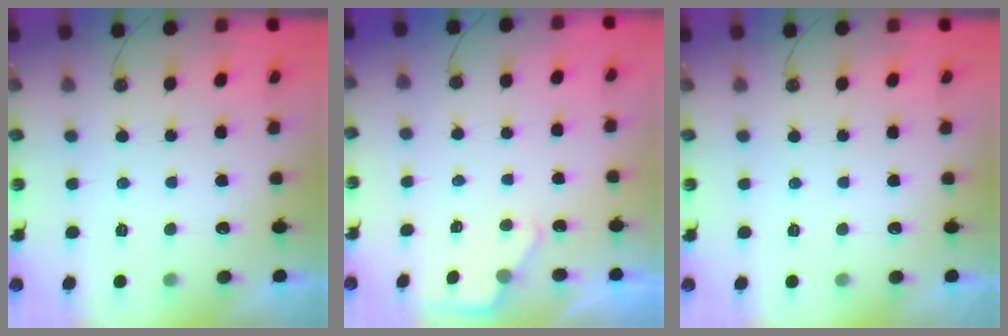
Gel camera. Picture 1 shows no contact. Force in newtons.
{"total": 2.7, "press": 2.7, "slide": 0.4}
{"total": 0.0}